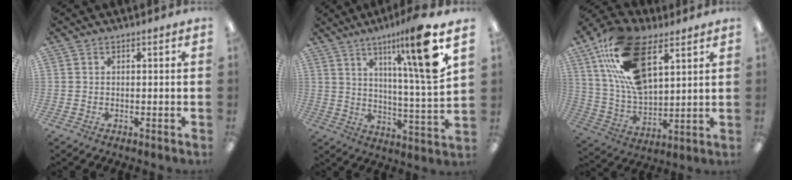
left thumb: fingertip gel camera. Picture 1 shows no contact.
{"total": 16.7, "force": [9.4, 1.4, 13.8], "torque": [-0.212, -0.049, 0.128]}
{"total": 21.7, "force": [11.2, 11.2, 14.9], "torque": [-0.293, -0.035, 0.200]}